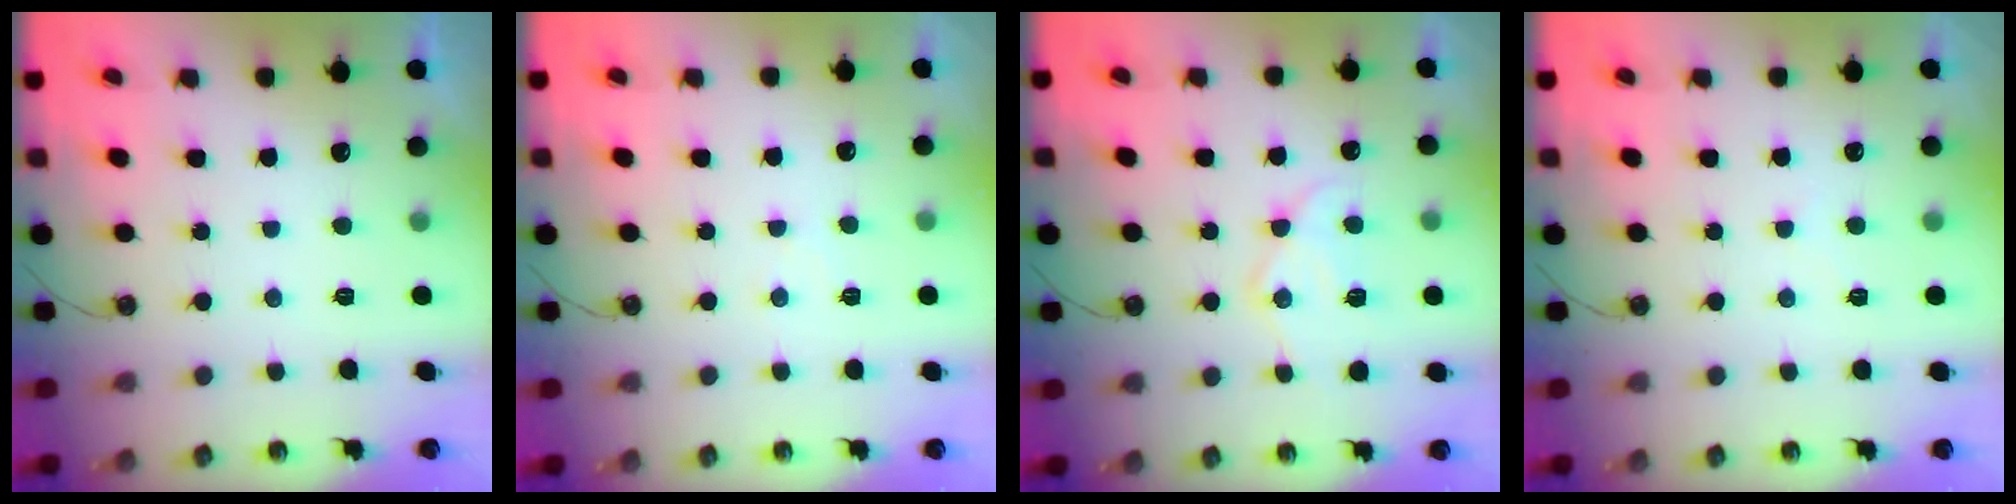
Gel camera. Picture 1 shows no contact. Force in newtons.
{"total": 3.1, "press": 3.1, "slide": 0.5}
{"total": 13.1, "press": 13.1, "slide": 1.2}
{"total": 2.9, "press": 2.9, "slide": 0.4}